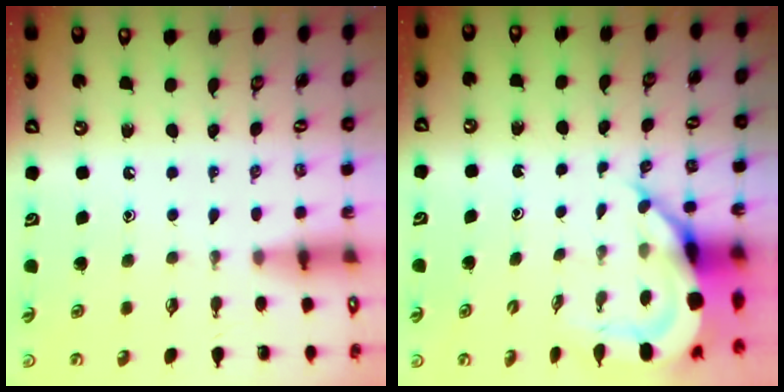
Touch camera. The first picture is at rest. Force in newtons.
{"total": 7.7, "press": 7.6, "slide": 1.0}